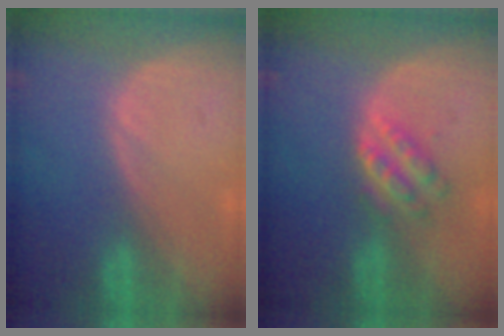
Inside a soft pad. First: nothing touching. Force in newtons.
{"total": 4.6, "press": 4.5, "slide": 1.0}